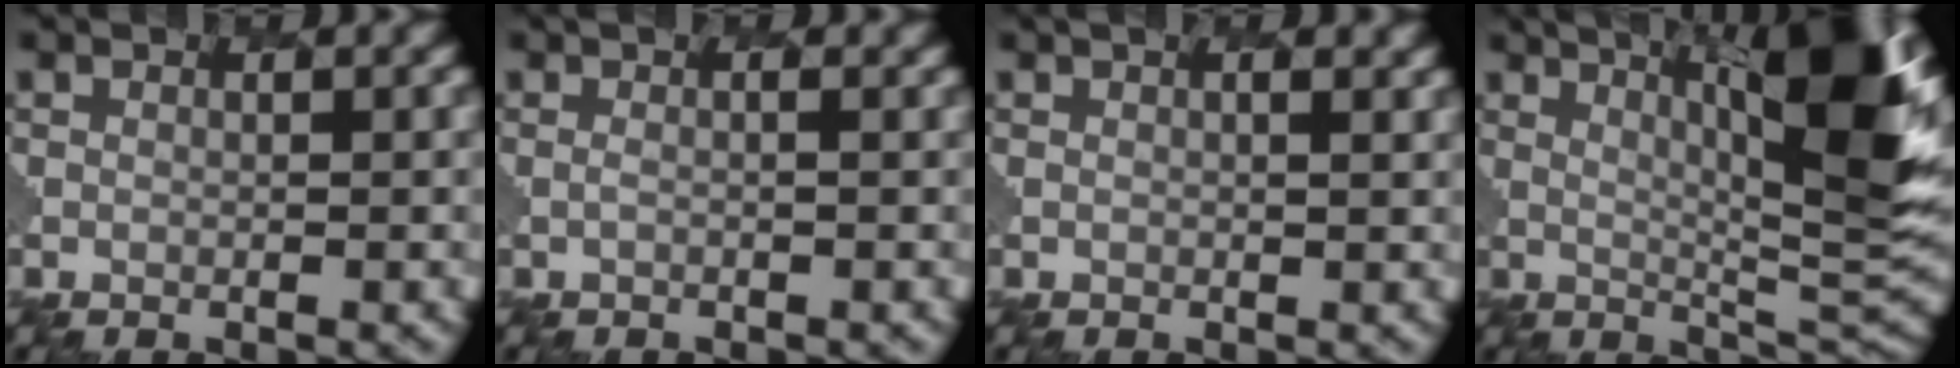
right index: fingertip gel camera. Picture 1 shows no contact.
{"total": 0.6, "force": [0.0, 0.1, 0.6], "torque": [-0.013, 0.012, -0.016]}
{"total": 0.8, "force": [0.8, -0.2, 0.1], "torque": [0.005, 0.015, -0.004]}
{"total": 8.5, "force": [4.9, 0.5, 6.9], "torque": [-0.130, 0.008, 0.063]}